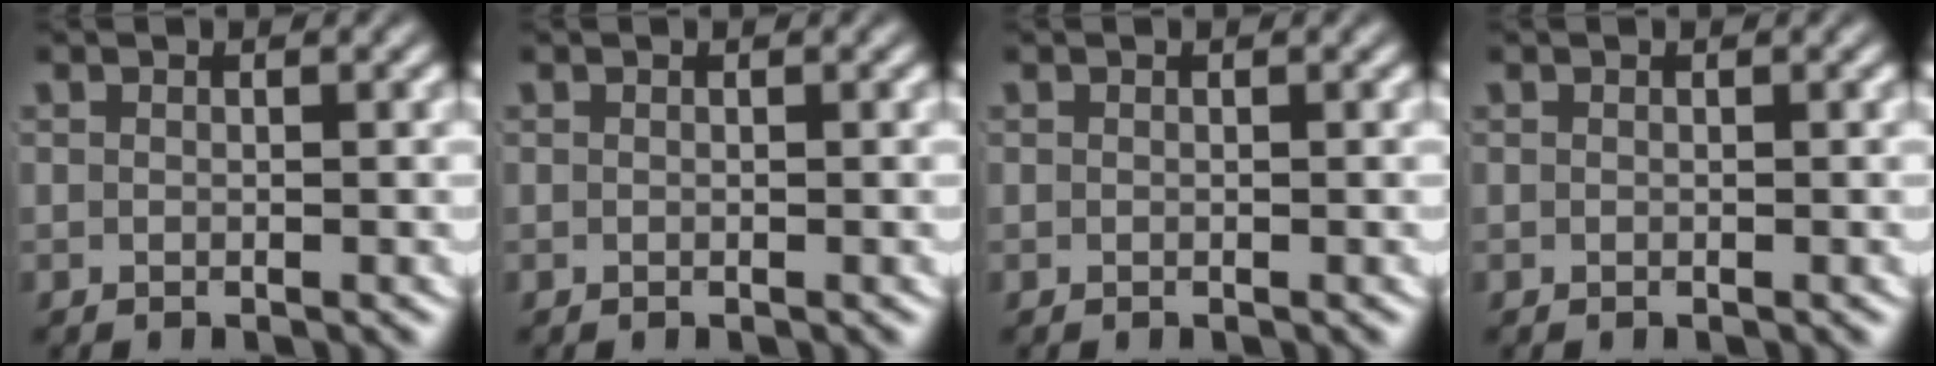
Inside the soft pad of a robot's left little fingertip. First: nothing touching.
{"total": 0.0}
{"total": 0.0}
{"total": 0.0}